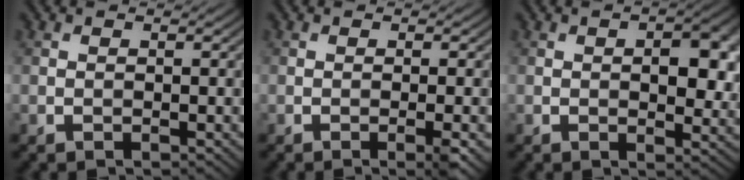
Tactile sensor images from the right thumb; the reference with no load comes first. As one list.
[{"total": 2.4, "force": [-0.6, 0.2, 2.3], "torque": [-0.037, 0.002, -0.014]}, {"total": 6.7, "force": [0.7, 3.4, 5.7], "torque": [-0.076, 0.000, 0.013]}]